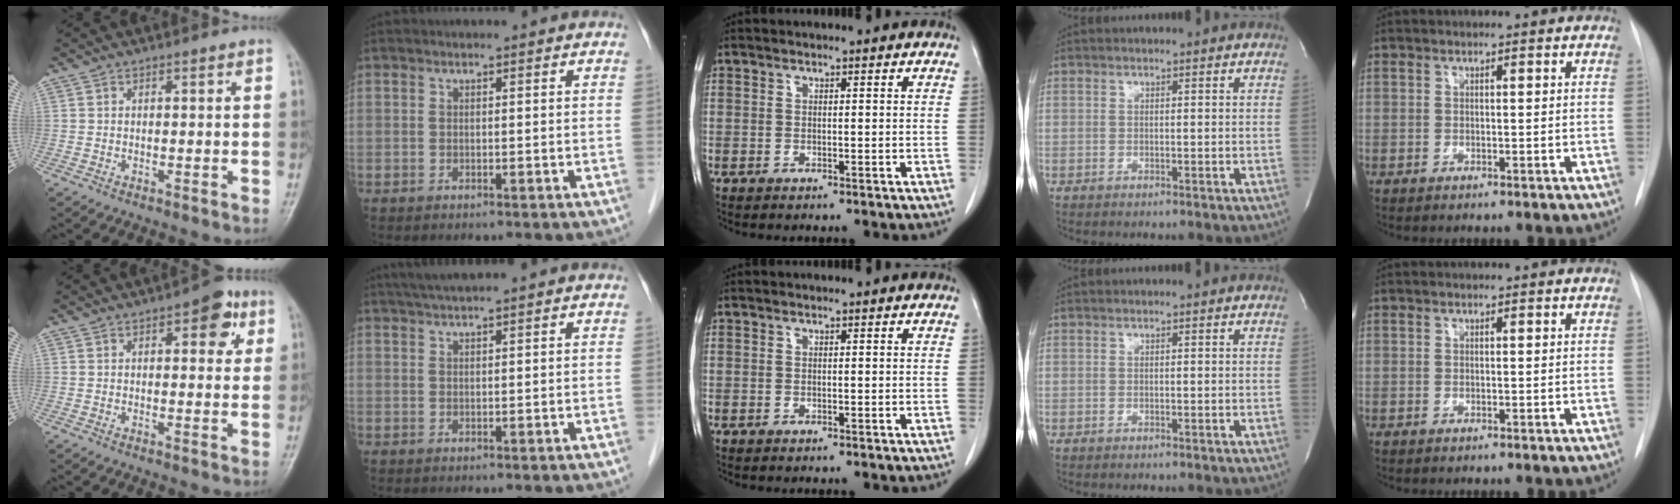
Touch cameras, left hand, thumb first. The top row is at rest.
{"thumb": {"total": 6.6, "force": [2.6, 3.2, 5.2], "torque": [-0.035, -0.002, 0.023]}, "index": {"total": 3.4, "force": [2.8, -0.6, 1.9], "torque": [-0.032, 0.021, 0.053]}}